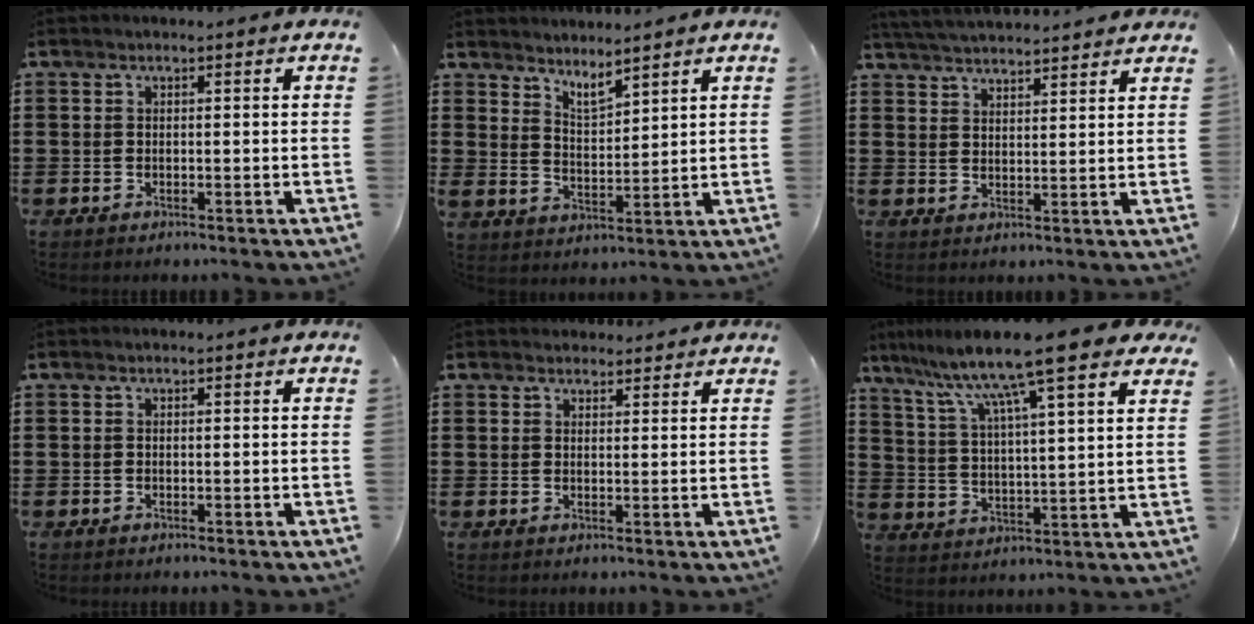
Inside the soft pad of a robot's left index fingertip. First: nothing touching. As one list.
[{"total": 3.8, "force": [3.7, 0.2, 0.7], "torque": [-0.023, -0.014, 0.068]}, {"total": 4.0, "force": [4.0, -0.2, 0.3], "torque": [-0.021, -0.015, 0.072]}, {"total": 0.0}, {"total": 2.2, "force": [2.1, 0.7, -0.2], "torque": [-0.003, 0.000, 0.041]}, {"total": 11.9, "force": [9.3, 0.3, 7.4], "torque": [-0.160, -0.052, 0.146]}]